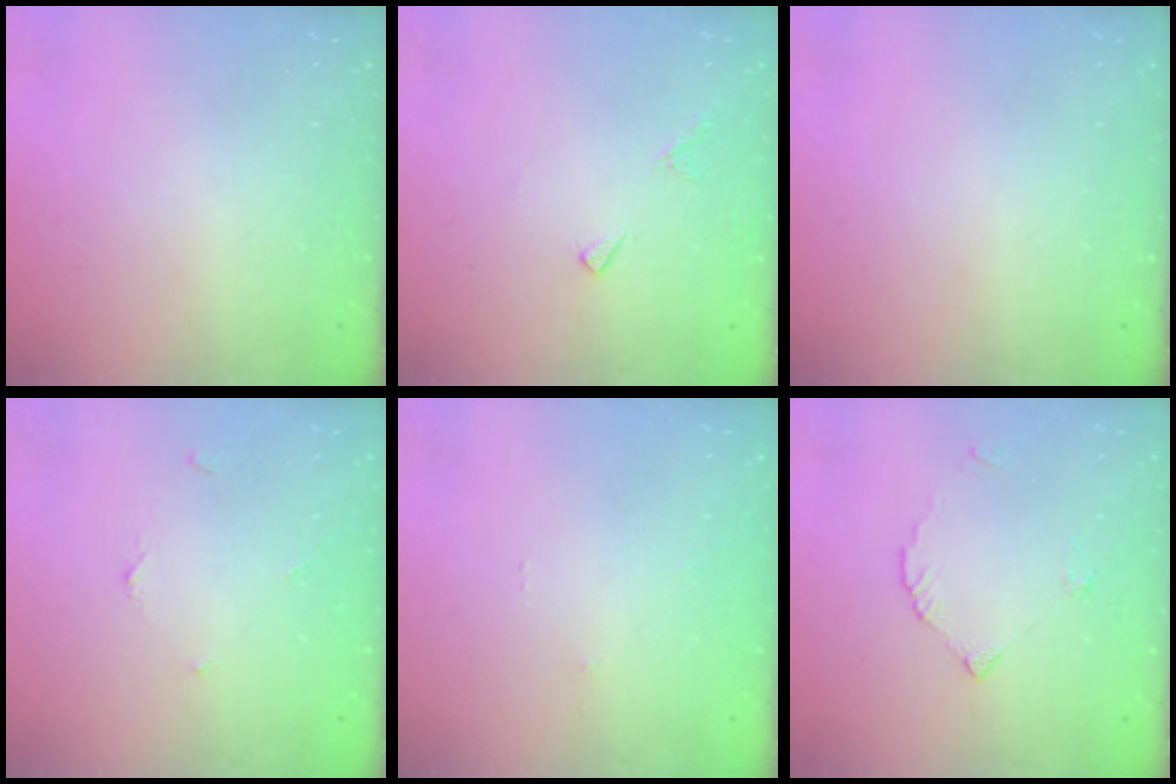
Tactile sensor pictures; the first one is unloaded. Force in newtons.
{"total": 6.5, "press": 6.5, "slide": 0.7}
{"total": 0.0}
{"total": 3.0, "press": 2.9, "slide": 0.4}
{"total": 0.0}
{"total": 2.9, "press": 2.9, "slide": 0.2}